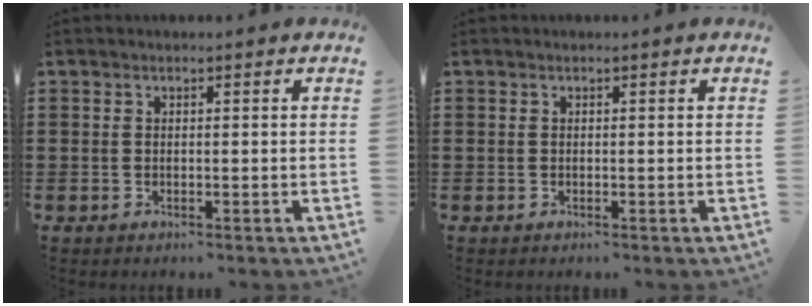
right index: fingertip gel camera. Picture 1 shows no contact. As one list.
[{"total": 0.0}]